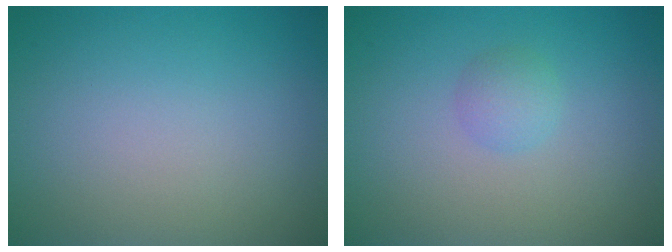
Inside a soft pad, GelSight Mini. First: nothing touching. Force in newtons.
{"total": 1.5, "press": 1.5, "slide": 0.0}